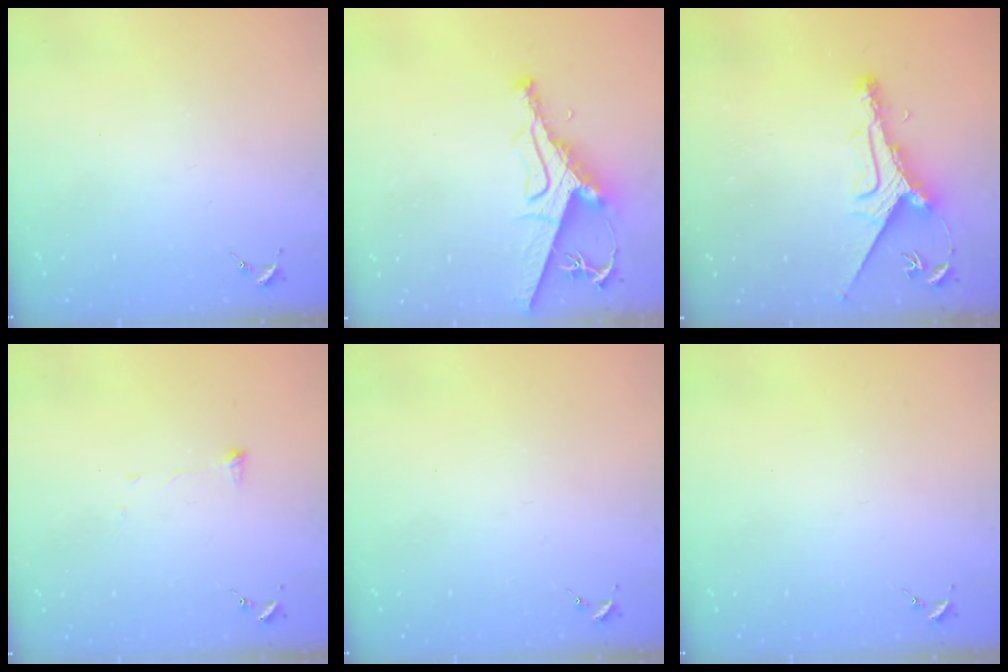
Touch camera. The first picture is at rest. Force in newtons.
{"total": 10.9, "press": 10.9, "slide": 1.1}
{"total": 11.1, "press": 11.0, "slide": 1.0}
{"total": 3.5, "press": 3.5, "slide": 0.5}
{"total": 0.0}
{"total": 0.0}